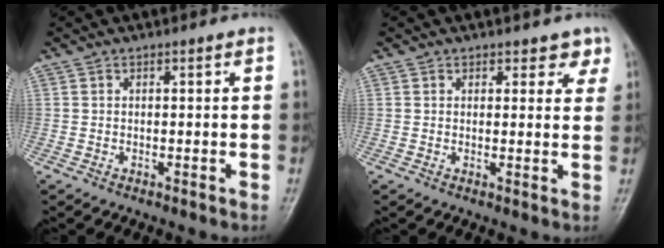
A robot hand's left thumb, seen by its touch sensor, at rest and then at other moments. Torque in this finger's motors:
{"motor_torque": [0.38, 0.55, -0.36, -0.42, -0.02]}